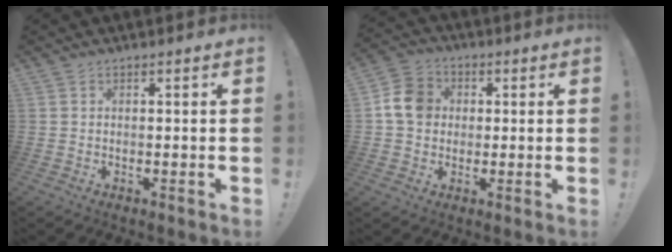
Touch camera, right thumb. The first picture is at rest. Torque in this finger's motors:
{"motor_torque": [0.69, 0.60, 0.28, -0.21, 0.01]}